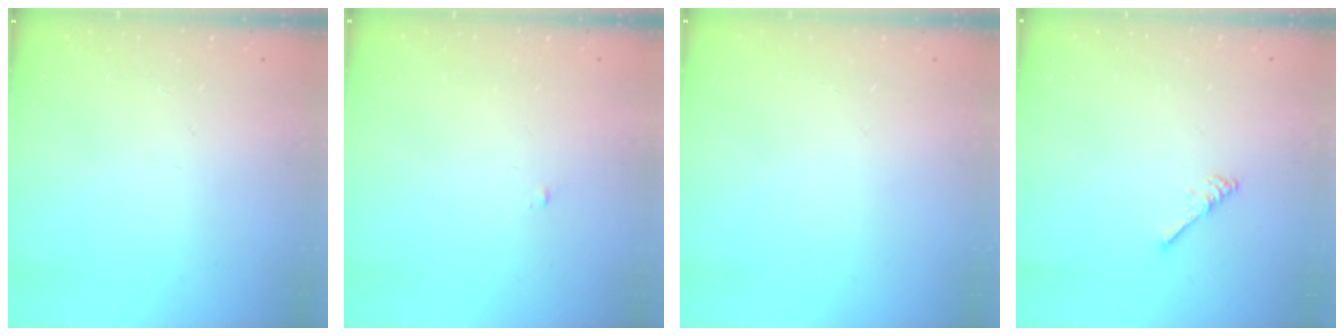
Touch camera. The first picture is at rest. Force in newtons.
{"total": 0.6, "press": 0.6, "slide": 0.2}
{"total": 0.0}
{"total": 2.7, "press": 2.6, "slide": 0.5}